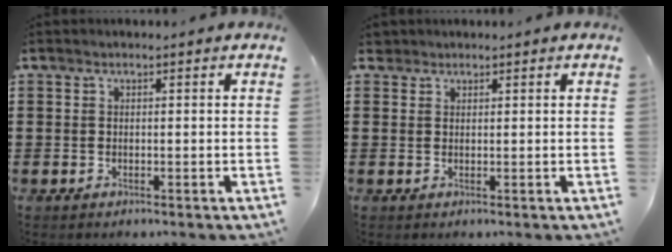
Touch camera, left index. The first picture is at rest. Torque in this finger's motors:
{"motor_torque": [0.26, -0.19, -0.05, 0.00]}